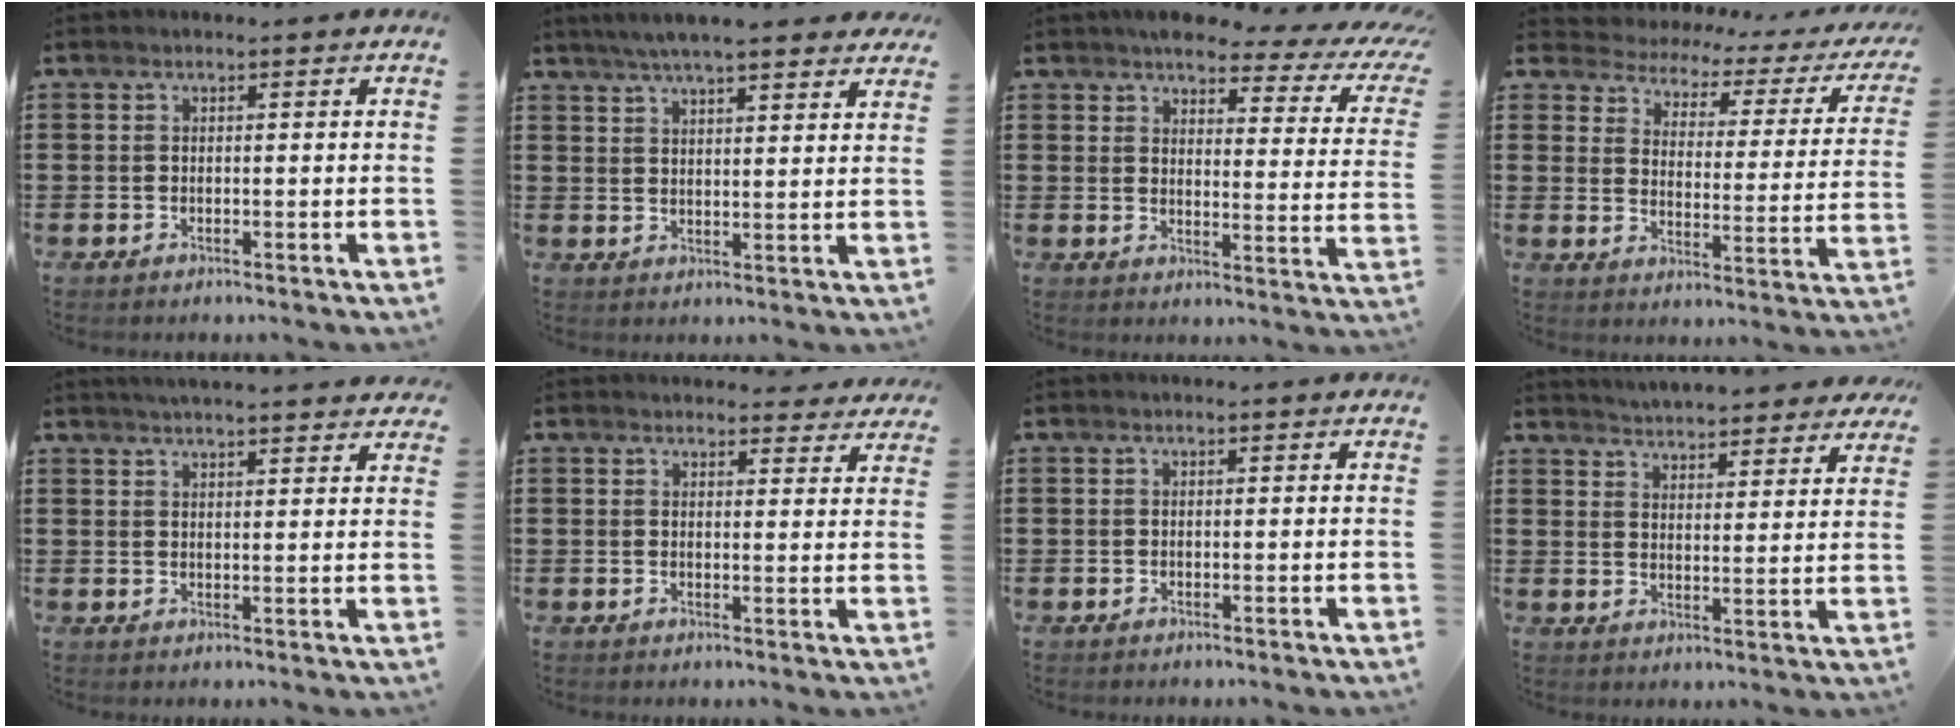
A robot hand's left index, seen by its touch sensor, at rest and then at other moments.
{"total": 5.3, "force": [4.7, 0.4, 2.3], "torque": [-0.058, -0.011, 0.083]}
{"total": 5.2, "force": [4.3, 1.6, 2.5], "torque": [-0.055, -0.026, 0.068]}
{"total": 2.1, "force": [1.9, 0.9, 0.3], "torque": [-0.028, -0.023, 0.021]}
{"total": 2.9, "force": [2.9, -0.2, 0.6], "torque": [-0.020, -0.007, 0.052]}
{"total": 3.0, "force": [2.9, 0.7, 0.5], "torque": [-0.001, -0.013, 0.051]}
{"total": 0.0}
{"total": 4.5, "force": [4.5, 0.2, -0.1], "torque": [-0.021, -0.025, 0.079]}